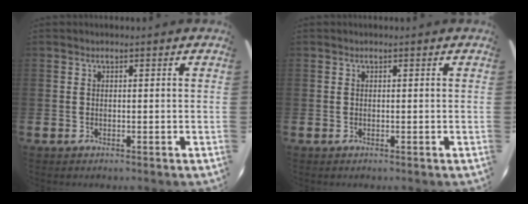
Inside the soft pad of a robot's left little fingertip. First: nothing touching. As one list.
[{"total": 0.0}]